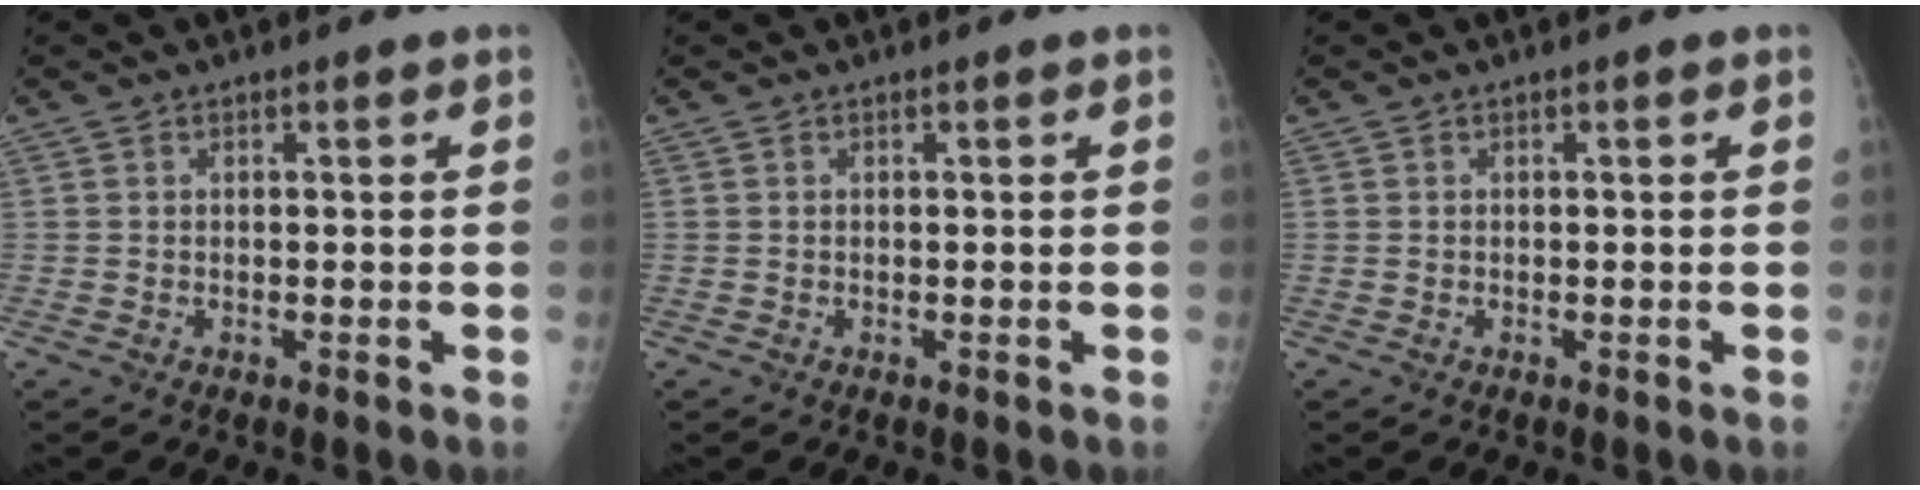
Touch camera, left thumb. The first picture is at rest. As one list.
[{"total": 0.0}, {"total": 0.0}]